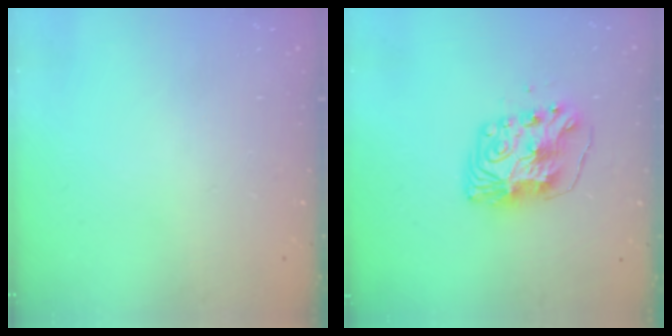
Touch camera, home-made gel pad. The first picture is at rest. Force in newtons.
{"total": 9.2, "press": 9.1, "slide": 1.1}